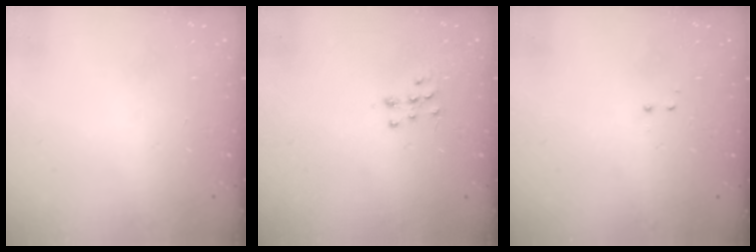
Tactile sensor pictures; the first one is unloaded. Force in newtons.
{"total": 7.0, "press": 7.0, "slide": 0.3}
{"total": 0.5, "press": 0.5, "slide": 0.3}